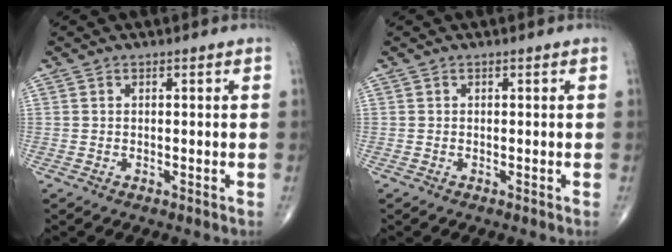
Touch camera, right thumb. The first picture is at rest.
{"total": 0.0}